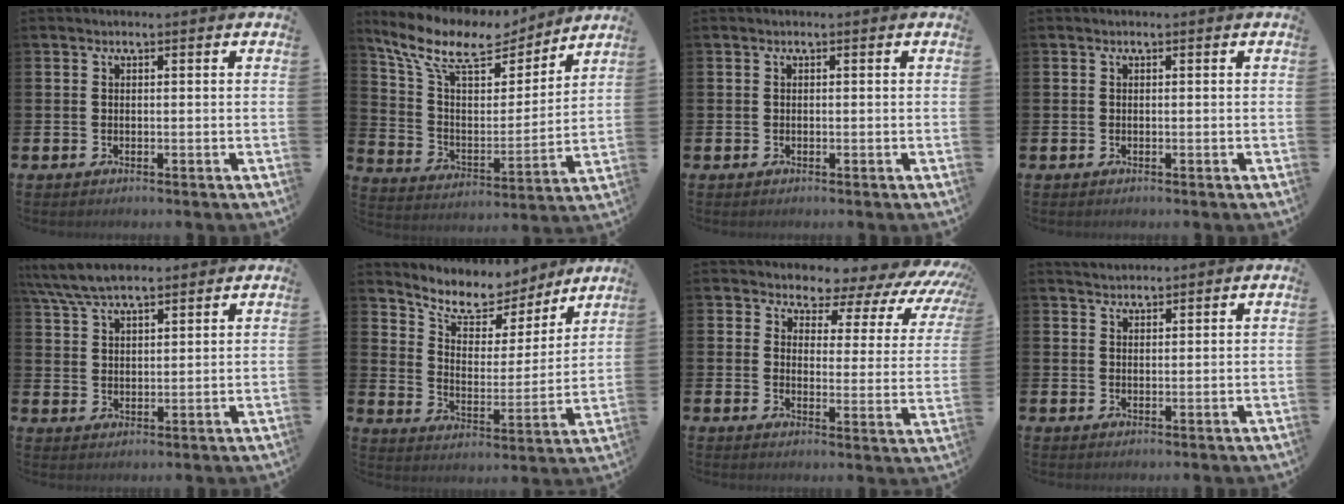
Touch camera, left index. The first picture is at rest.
{"total": 11.1, "force": [9.2, 3.9, 4.8], "torque": [-0.138, -0.051, 0.160]}
{"total": 0.0}
{"total": 0.0}
{"total": 6.8, "force": [6.3, 1.3, 2.2], "torque": [-0.064, -0.018, 0.117]}
{"total": 8.8, "force": [7.9, 3.4, 2.0], "torque": [-0.067, -0.061, 0.138]}
{"total": 4.0, "force": [3.3, 2.0, 0.8], "torque": [-0.014, -0.045, 0.042]}
{"total": 2.4, "force": [2.3, 0.4, 0.0], "torque": [0.002, -0.008, 0.043]}